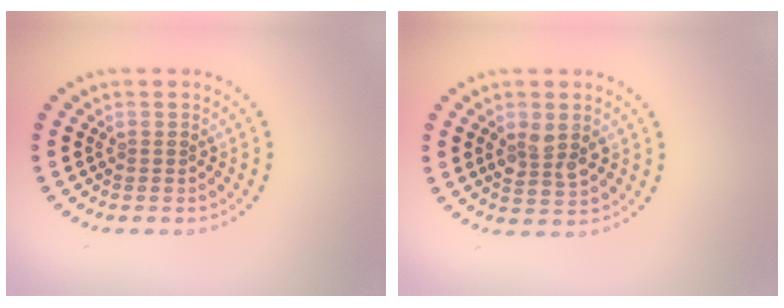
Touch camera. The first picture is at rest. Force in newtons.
{"total": 2.8, "press": 2.7, "slide": 0.5}